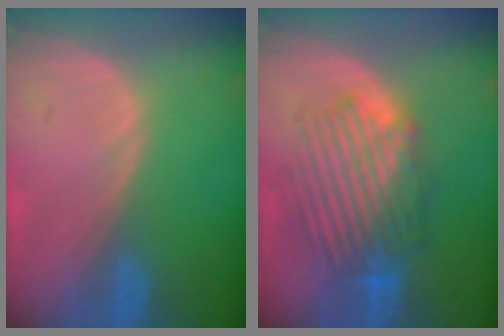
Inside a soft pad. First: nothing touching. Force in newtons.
{"total": 8.8, "press": 8.5, "slide": 2.2}